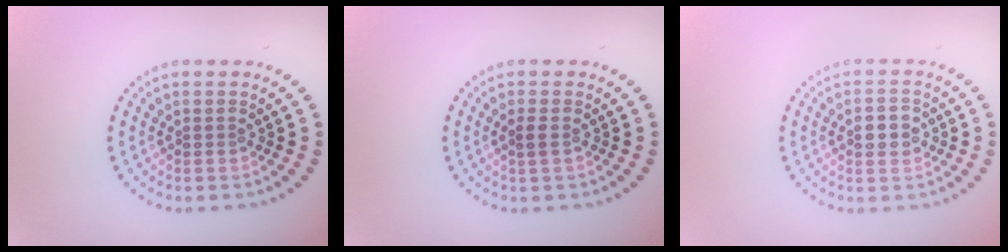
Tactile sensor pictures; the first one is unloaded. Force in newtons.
{"total": 0.8, "press": 0.7, "slide": 0.3}
{"total": 2.6, "press": 2.6, "slide": 0.2}